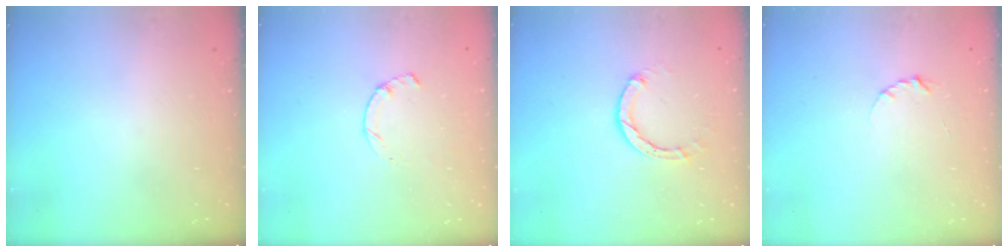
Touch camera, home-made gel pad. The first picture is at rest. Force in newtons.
{"total": 1.7, "press": 1.6, "slide": 0.4}
{"total": 3.5, "press": 3.5, "slide": 0.3}
{"total": 2.3, "press": 2.3, "slide": 0.4}